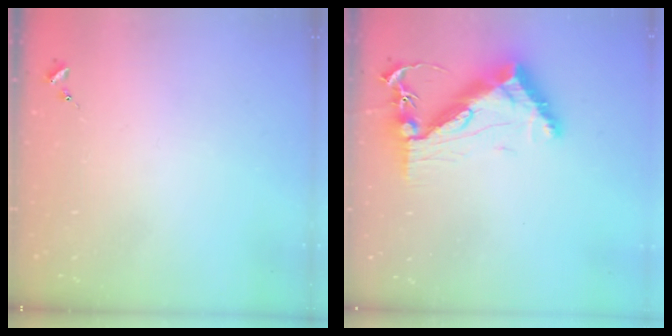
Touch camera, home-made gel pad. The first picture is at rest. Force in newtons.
{"total": 13.5, "press": 13.4, "slide": 1.2}